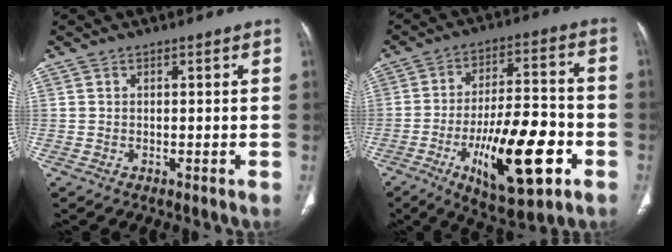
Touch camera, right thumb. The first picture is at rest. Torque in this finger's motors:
{"motor_torque": [0.45, 0.74, 1.64, -1.15, 0.21]}